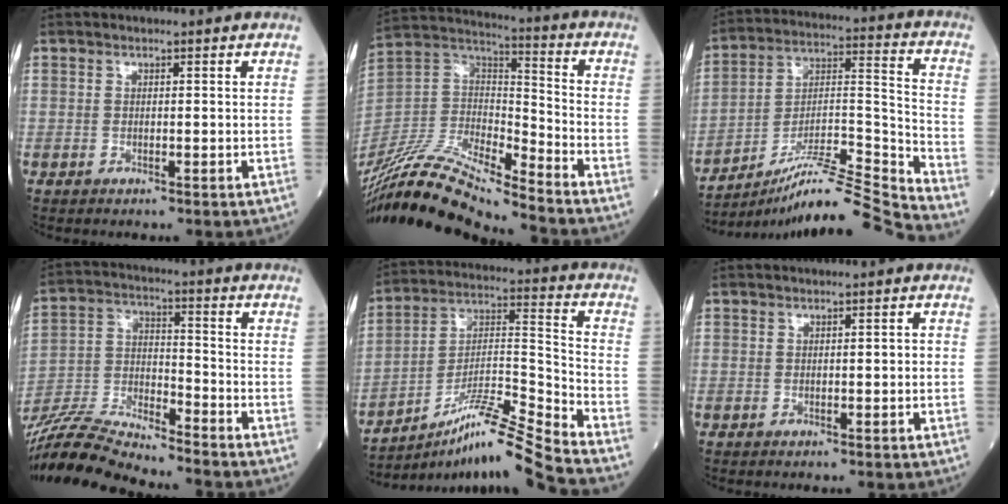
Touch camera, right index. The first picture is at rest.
{"total": 20.4, "force": [-18.4, 0.8, 8.7], "torque": [-0.193, 0.005, -0.344]}
{"total": 17.0, "force": [-15.6, -3.1, 5.9], "torque": [-0.090, 0.032, -0.265]}
{"total": 13.8, "force": [-13.2, -0.2, 3.9], "torque": [-0.075, 0.004, -0.249]}
{"total": 14.5, "force": [-12.1, -2.5, 7.7], "torque": [-0.133, 0.014, -0.209]}
{"total": 0.7, "force": [-0.1, 0.2, 0.7], "torque": [-0.009, 0.002, -0.001]}